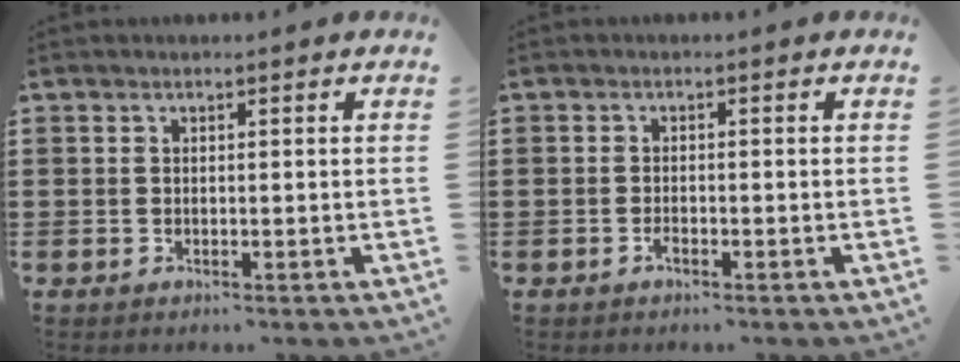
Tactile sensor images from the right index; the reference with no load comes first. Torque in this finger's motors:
{"motor_torque": [1.13, 1.02, 0.11, 0.01]}